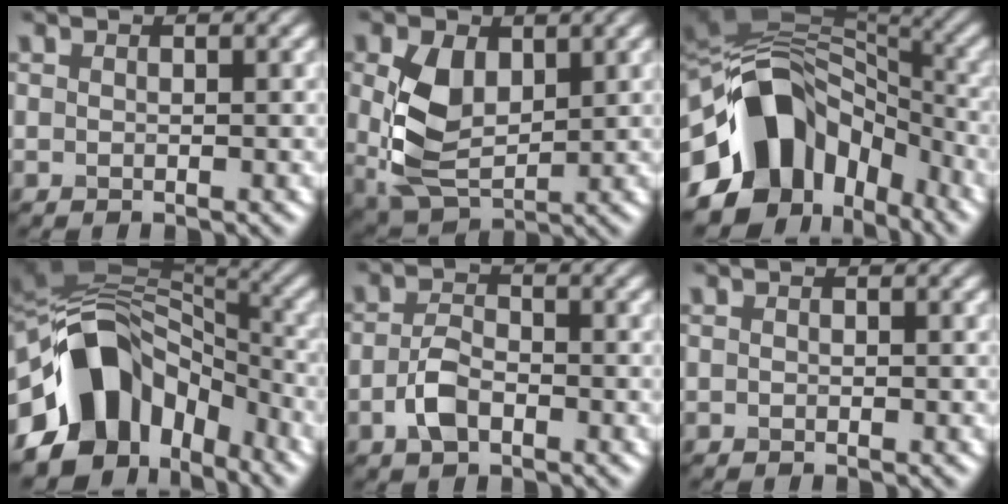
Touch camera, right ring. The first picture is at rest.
{"total": 6.5, "force": [1.2, 4.2, 4.8], "torque": [-0.112, -0.004, 0.029]}
{"total": 14.1, "force": [-4.3, 10.2, 8.7], "torque": [-0.154, 0.016, -0.091]}
{"total": 13.1, "force": [-4.8, 9.3, 7.8], "torque": [-0.137, 0.018, -0.098]}
{"total": 3.1, "force": [-1.3, 1.7, 2.2], "torque": [-0.045, 0.001, -0.030]}
{"total": 0.0}